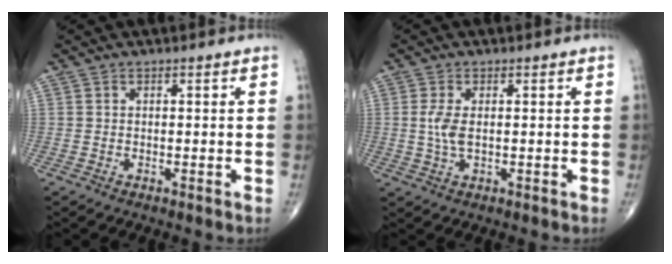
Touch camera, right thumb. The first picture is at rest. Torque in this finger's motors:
{"motor_torque": [0.65, 0.85, 0.35, -0.21, 0.17]}